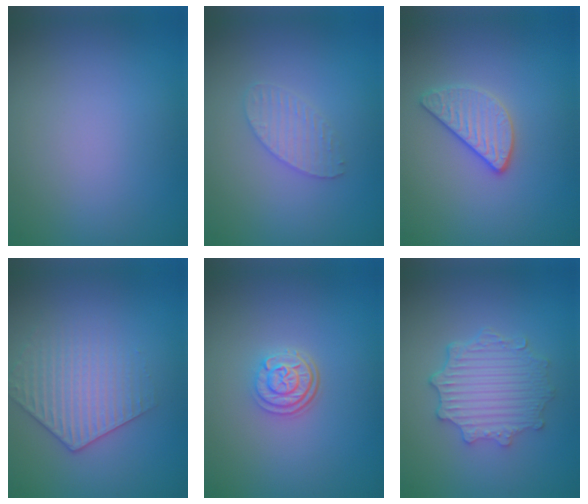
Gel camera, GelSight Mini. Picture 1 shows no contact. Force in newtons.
{"total": 2.0, "press": 2.0, "slide": 0.1}
{"total": 2.6, "press": 2.5, "slide": 0.8}
{"total": 3.3, "press": 3.2, "slide": 1.0}
{"total": 3.0, "press": 2.4, "slide": 1.7}
{"total": 4.7, "press": 3.8, "slide": 2.7}